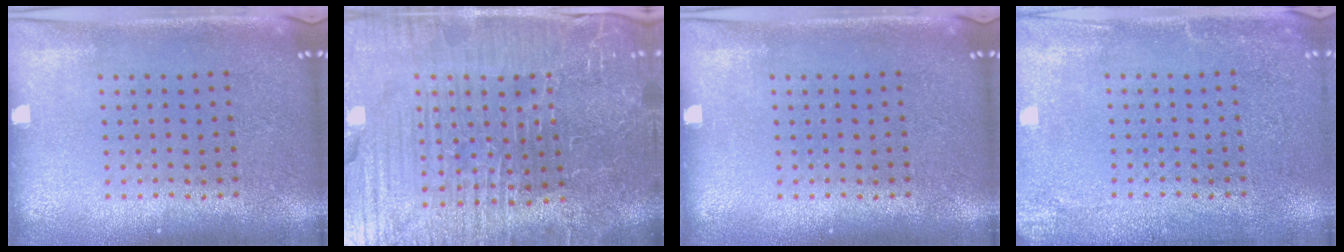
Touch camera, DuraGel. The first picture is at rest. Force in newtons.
{"total": 5.8, "press": 5.5, "slide": 1.7}
{"total": 0.0}
{"total": 2.3, "press": 2.3, "slide": 0.3}